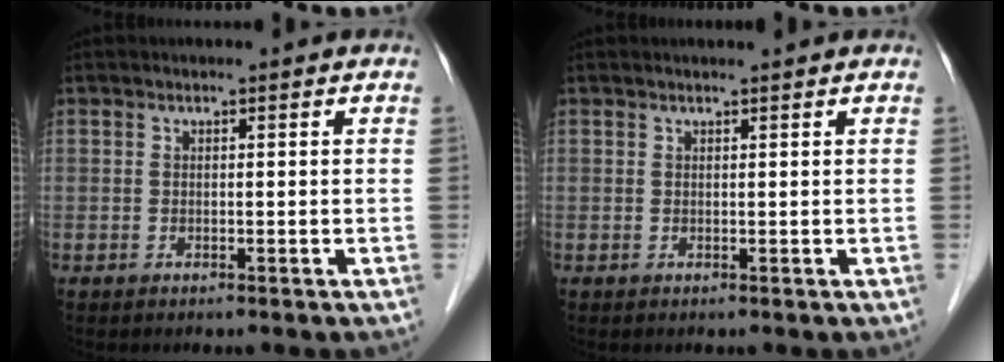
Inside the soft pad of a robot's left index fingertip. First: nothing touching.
{"total": 0.9, "force": [0.8, -0.1, 0.4], "torque": [-0.005, 0.003, 0.015]}